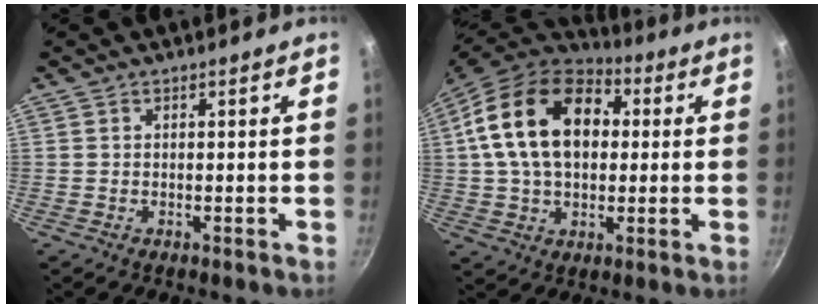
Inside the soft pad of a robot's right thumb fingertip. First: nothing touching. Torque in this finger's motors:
{"motor_torque": [0.69, 4.32, 0.94, -0.70, 0.35]}